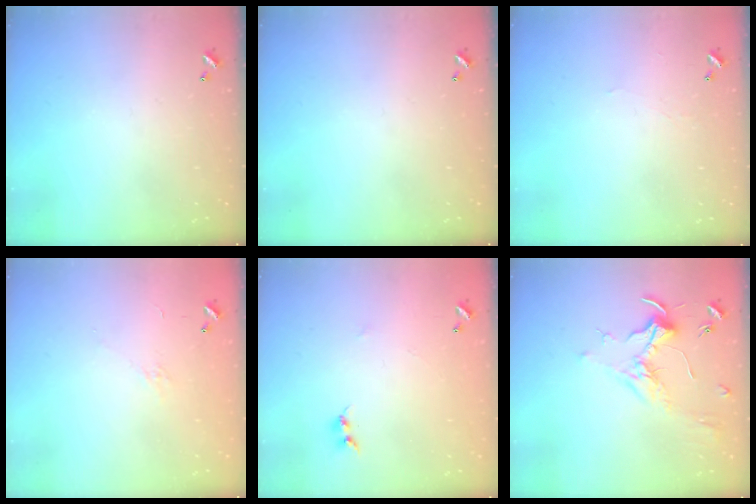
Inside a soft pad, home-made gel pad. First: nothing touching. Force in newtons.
{"total": 0.0}
{"total": 0.9, "press": 0.7, "slide": 0.4}
{"total": 4.6, "press": 4.5, "slide": 1.0}
{"total": 6.7, "press": 6.7, "slide": 0.5}
{"total": 1.8, "press": 1.6, "slide": 0.8}